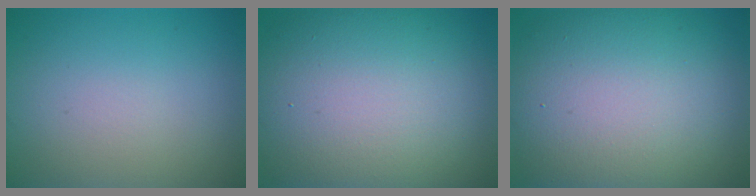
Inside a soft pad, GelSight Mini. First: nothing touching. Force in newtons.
{"total": 16.2, "press": 16.1, "slide": 1.2}
{"total": 15.6, "press": 15.5, "slide": 0.8}